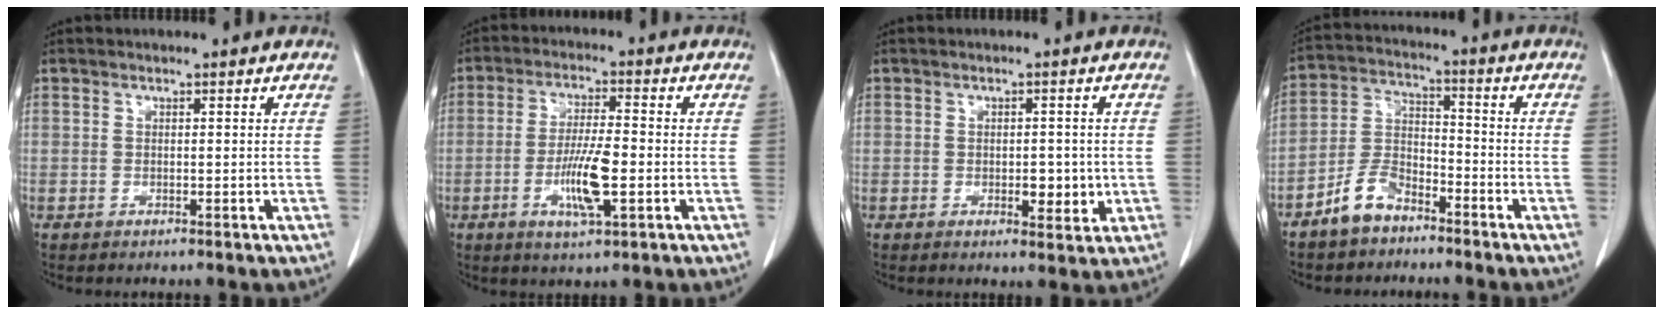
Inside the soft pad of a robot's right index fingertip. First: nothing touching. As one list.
[{"total": 8.2, "force": [-2.3, 1.3, 7.8], "torque": [-0.146, -0.006, -0.041]}, {"total": 3.8, "force": [-0.5, 1.9, 3.2], "torque": [-0.038, -0.002, -0.001]}, {"total": 7.2, "force": [-5.2, 3.5, 3.5], "torque": [-0.086, 0.005, -0.102]}]